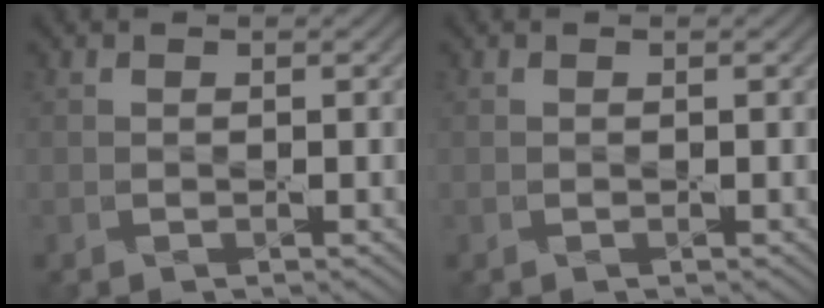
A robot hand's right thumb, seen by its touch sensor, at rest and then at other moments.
{"total": 0.0}